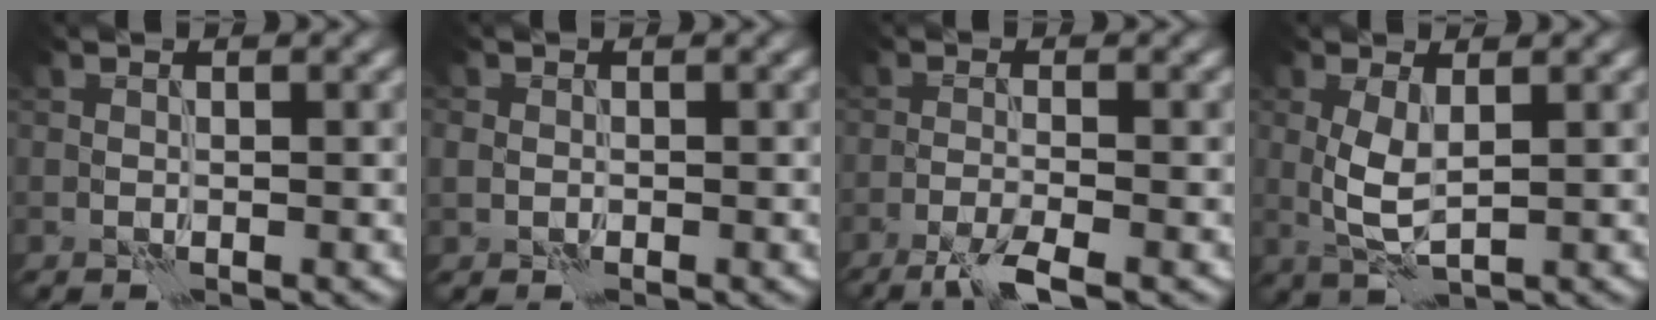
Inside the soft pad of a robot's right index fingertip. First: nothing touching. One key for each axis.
{"total": 1.3, "fx": 0.0, "fy": 1.3, "fz": 0.4, "tx": -0.008, "ty": -0.003, "tz": -0.004}
{"total": 3.4, "fx": -2.3, "fy": 0.4, "fz": 2.5, "tx": -0.046, "ty": 0.000, "tz": -0.053}
{"total": 3.2, "fx": 0.7, "fy": 1.1, "fz": 2.9, "tx": -0.068, "ty": -0.003, "tz": 0.017}